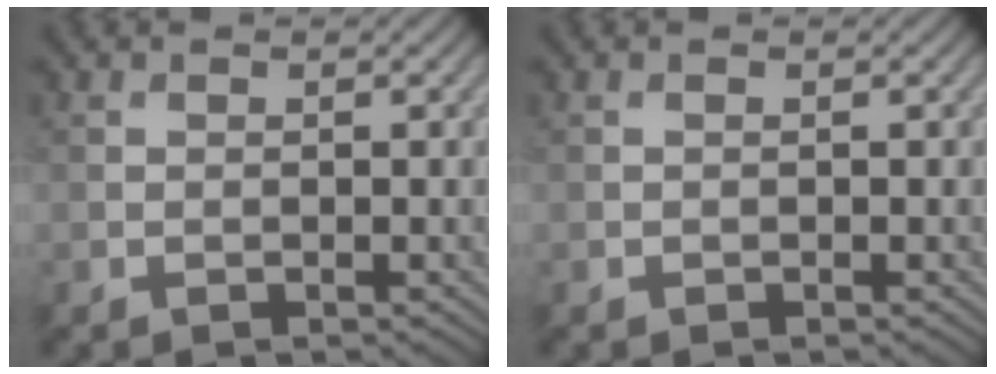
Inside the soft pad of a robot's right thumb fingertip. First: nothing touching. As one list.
[{"total": 0.0}]